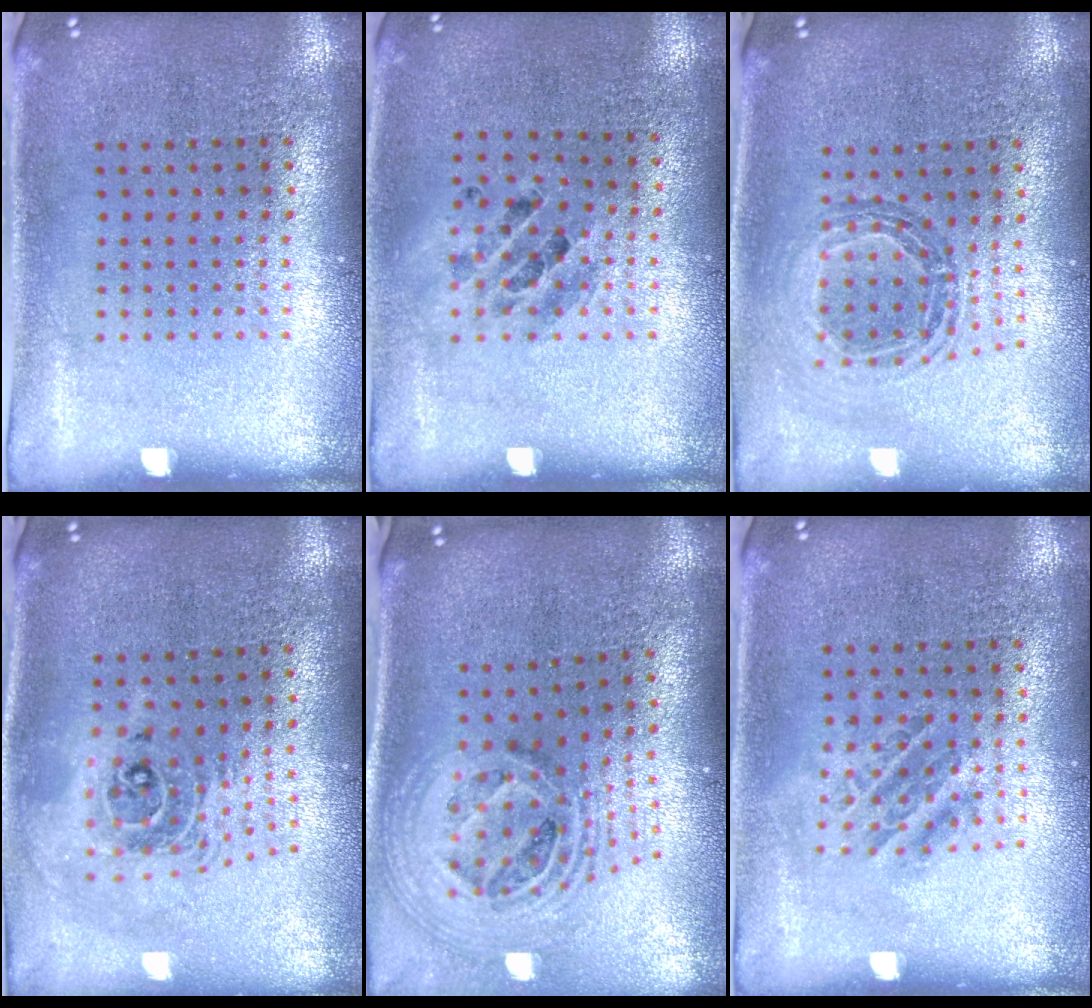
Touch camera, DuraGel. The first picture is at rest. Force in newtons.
{"total": 1.1, "press": 1.0, "slide": 0.2}
{"total": 0.8, "press": 0.8, "slide": 0.0}
{"total": 2.1, "press": 1.6, "slide": 1.4}
{"total": 2.4, "press": 1.8, "slide": 1.6}
{"total": 1.1, "press": 1.0, "slide": 0.4}